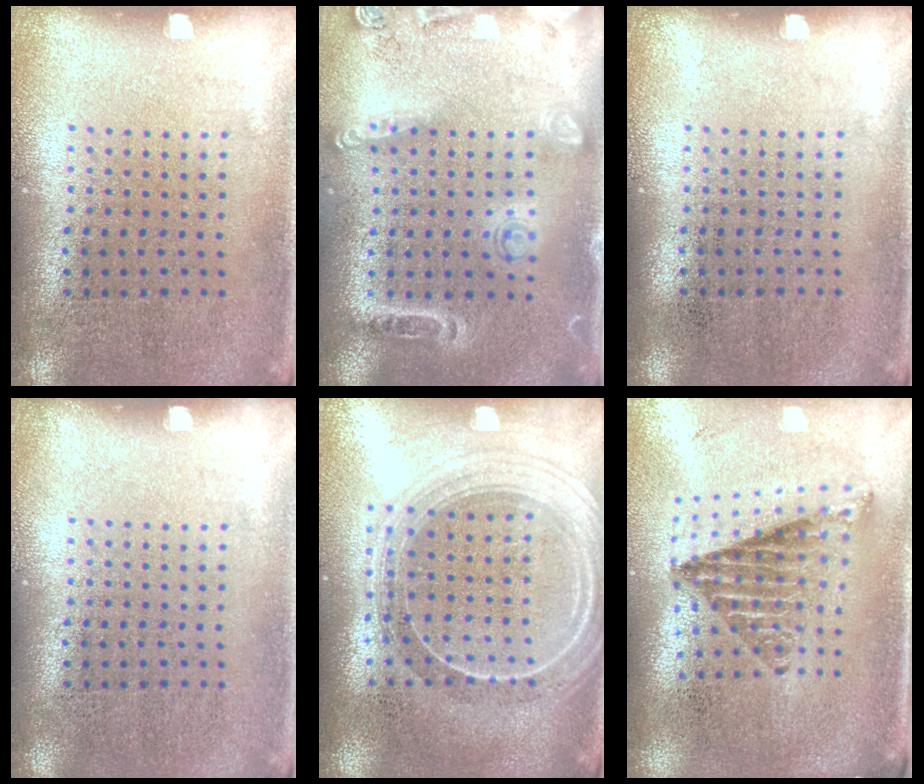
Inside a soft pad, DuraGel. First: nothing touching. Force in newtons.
{"total": 1.7, "press": 1.5, "slide": 0.8}
{"total": 0.0}
{"total": 0.0}
{"total": 2.2, "press": 2.0, "slide": 1.1}
{"total": 1.3, "press": 1.2, "slide": 0.6}